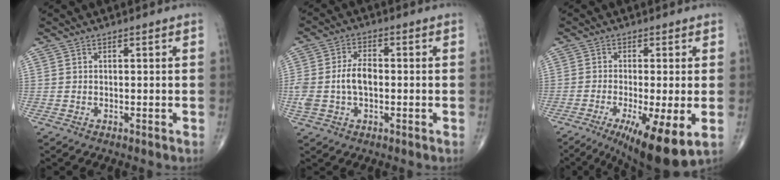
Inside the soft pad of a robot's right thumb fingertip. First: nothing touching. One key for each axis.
{"total": 7.4, "fx": -0.5, "fy": 4.4, "fz": 5.9, "tx": -0.129, "ty": 0.019, "tz": -0.009}
{"total": 12.3, "fx": -4.6, "fy": 2.6, "fz": 11.1, "tx": -0.172, "ty": -0.019, "tz": -0.068}